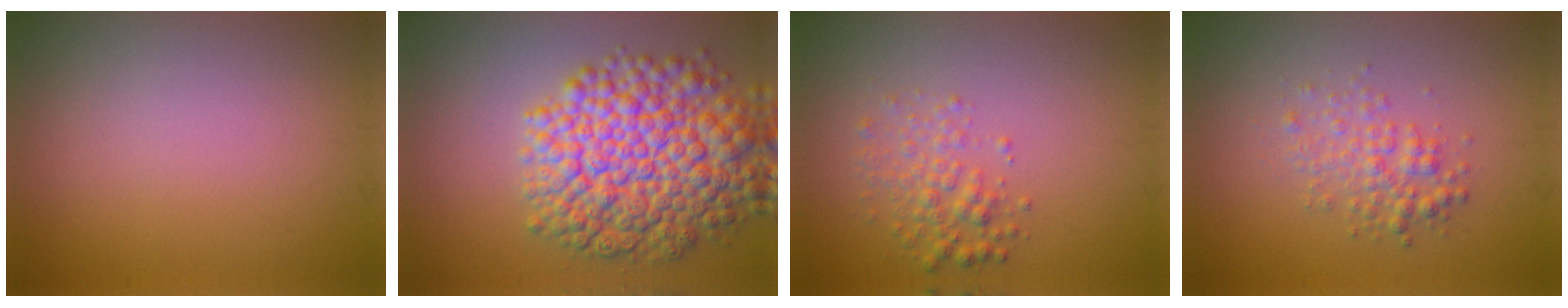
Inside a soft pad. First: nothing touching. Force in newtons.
{"total": 10.4, "press": 10.3, "slide": 0.3}
{"total": 2.4, "press": 2.4, "slide": 0.1}
{"total": 2.5, "press": 2.5, "slide": 0.0}